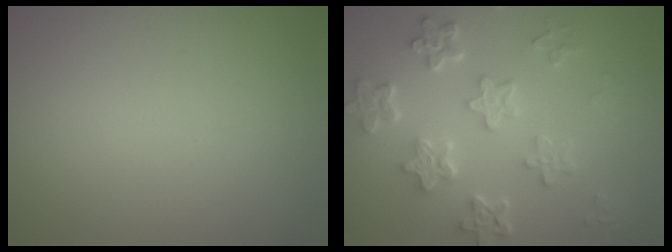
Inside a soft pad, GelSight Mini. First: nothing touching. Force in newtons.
{"total": 5.9, "press": 4.6, "slide": 3.7}